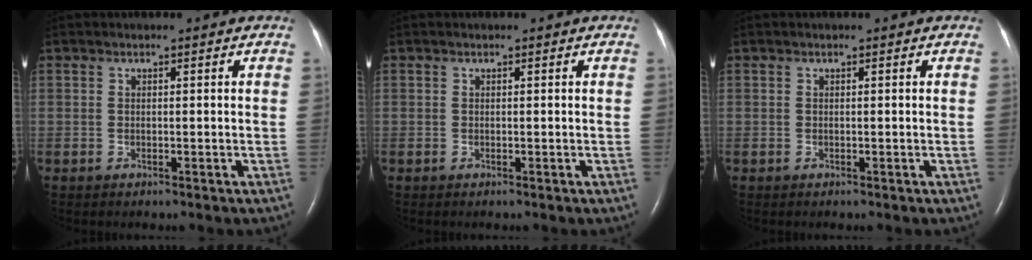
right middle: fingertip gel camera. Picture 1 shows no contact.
{"total": 0.0}
{"total": 0.0}